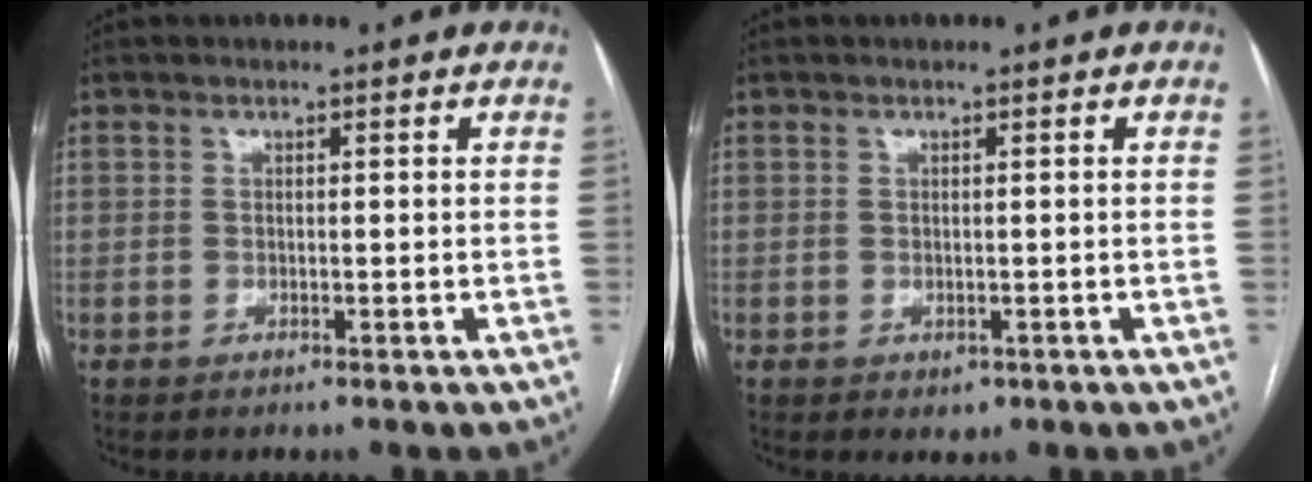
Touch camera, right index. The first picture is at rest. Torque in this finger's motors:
{"motor_torque": [-0.01, -0.04, 0.04, 0.00]}